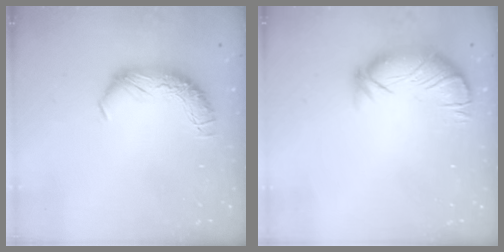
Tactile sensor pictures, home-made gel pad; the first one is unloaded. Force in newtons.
{"total": 3.9, "press": 3.3, "slide": 2.0}